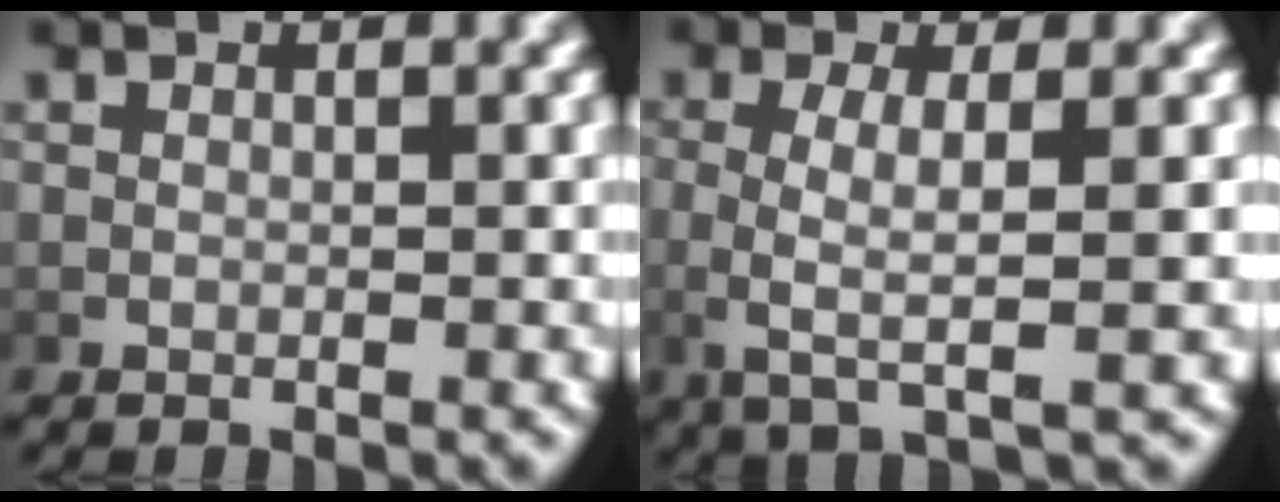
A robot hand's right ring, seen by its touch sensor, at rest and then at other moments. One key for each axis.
{"total": 4.1, "fx": 0.3, "fy": 0.6, "fz": 4.1, "tx": -0.081, "ty": -0.008, "tz": 0.014}